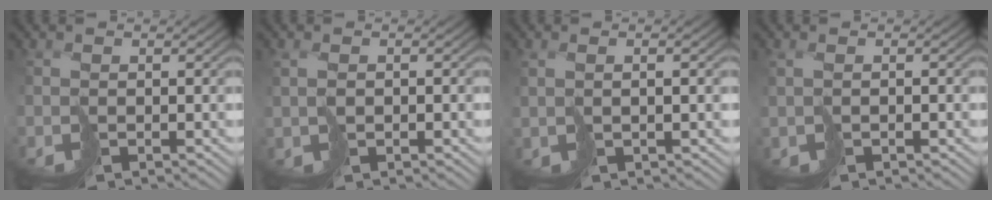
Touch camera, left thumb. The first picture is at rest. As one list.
[{"total": 1.9, "force": [0.3, 1.2, 1.4], "torque": [-0.033, 0.000, 0.008]}, {"total": 2.9, "force": [0.9, 0.6, 2.7], "torque": [-0.060, -0.007, 0.030]}, {"total": 1.3, "force": [-0.2, 0.6, 1.2], "torque": [-0.033, -0.001, 0.000]}]